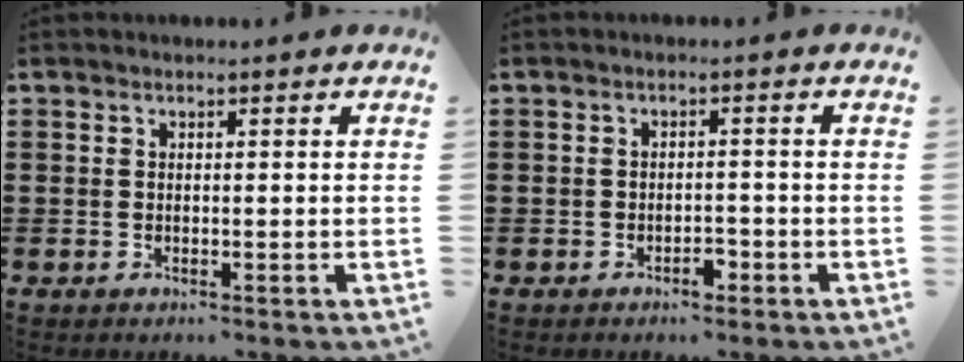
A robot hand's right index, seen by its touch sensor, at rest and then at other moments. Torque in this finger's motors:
{"motor_torque": [0.27, 0.34, 0.10, 0.06]}